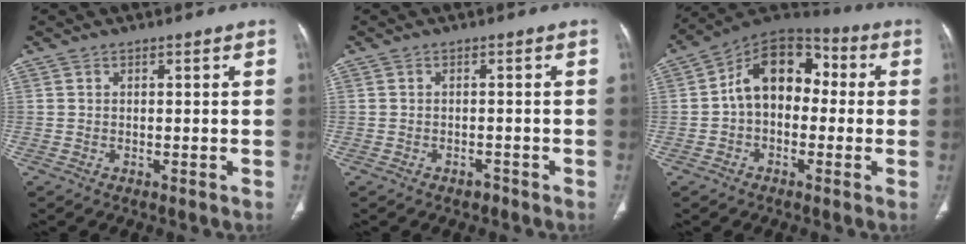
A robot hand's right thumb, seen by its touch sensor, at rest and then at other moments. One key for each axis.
{"total": 1.2, "fx": -0.9, "fy": 0.7, "fz": 0.3, "tx": -0.003, "ty": 0.003, "tz": -0.015}
{"total": 13.3, "fx": 0.2, "fy": 9.4, "fz": 9.4, "tx": -0.115, "ty": 0.044, "tz": -0.014}